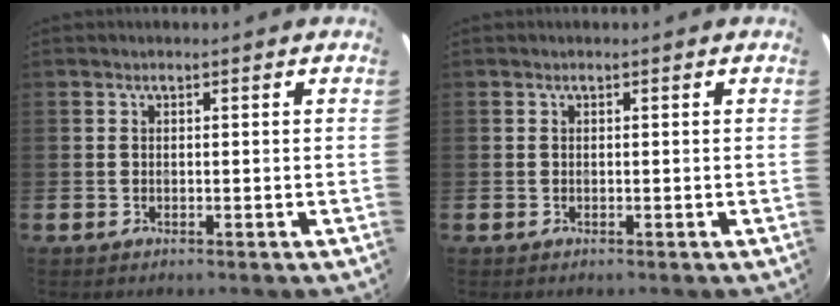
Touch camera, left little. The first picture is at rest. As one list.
[{"total": 0.0}]